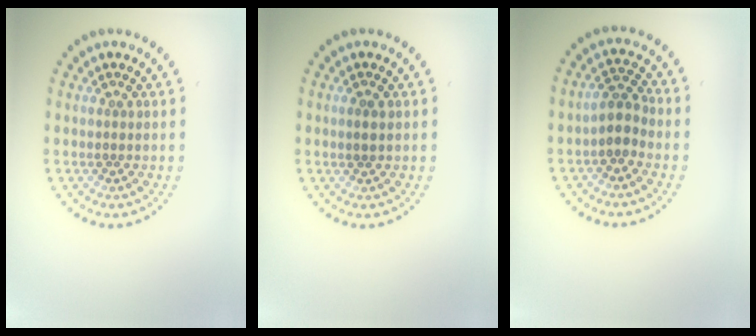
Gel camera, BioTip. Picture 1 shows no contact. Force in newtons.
{"total": 0.9, "press": 0.9, "slide": 0.1}
{"total": 2.2, "press": 2.0, "slide": 1.0}